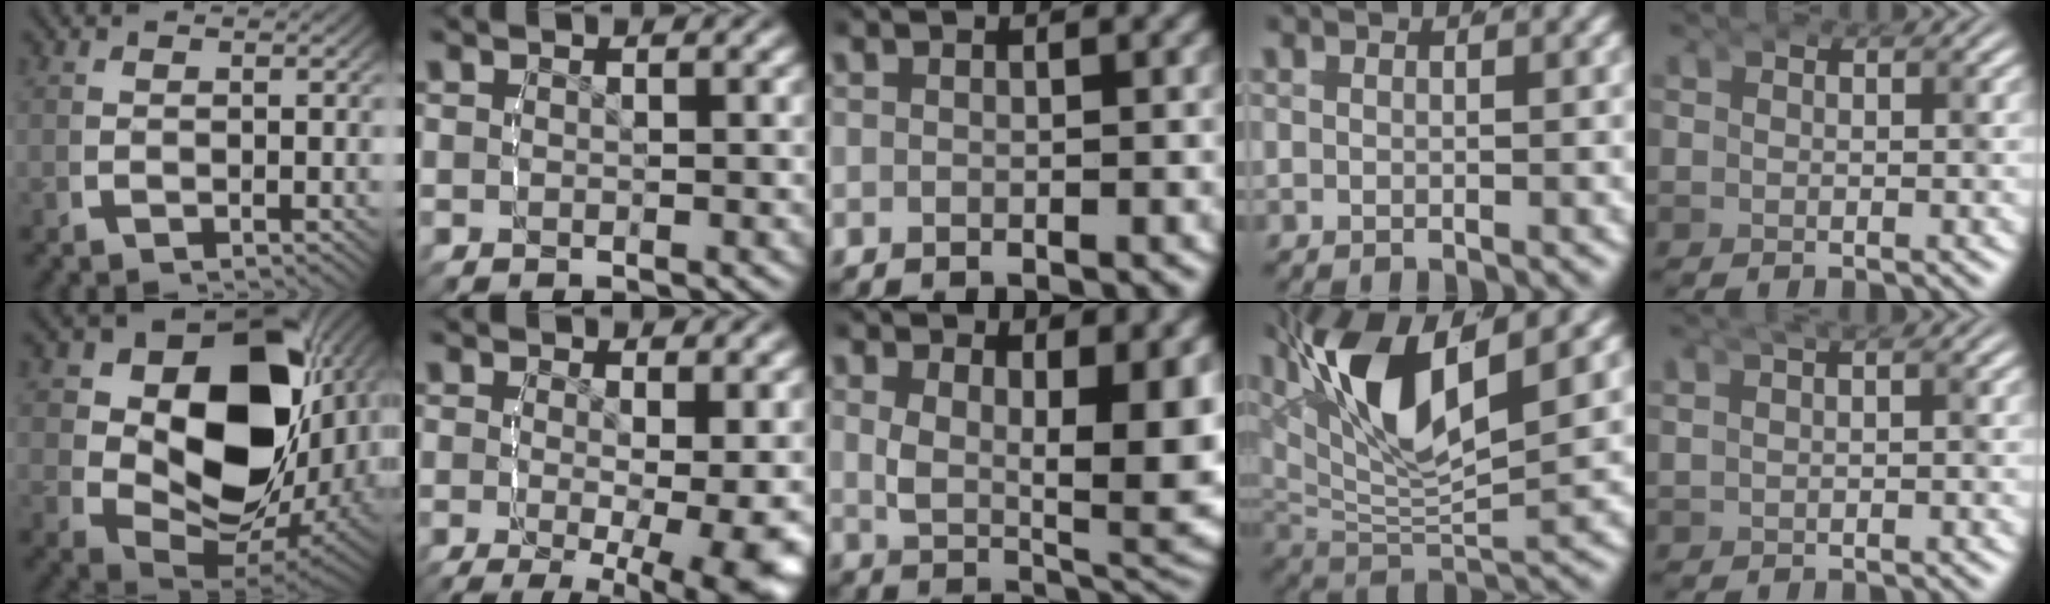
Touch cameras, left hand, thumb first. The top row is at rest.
{"thumb": {"total": 22.3, "force": [2.0, 14.3, 17.0], "torque": [-0.293, -0.072, 0.060]}, "index": {"total": 9.2, "force": [-5.2, 2.9, 7.0], "torque": [-0.100, -0.053, -0.054]}, "middle": {"total": 8.1, "force": [1.8, 3.4, 7.1], "torque": [-0.096, -0.017, 0.037]}, "ring": {"total": 10.9, "force": [3.2, 5.3, 9.0], "torque": [-0.181, -0.001, 0.051]}, "little": {"total": 2.6, "force": [0.8, 1.9, 1.7], "torque": [-0.024, 0.010, 0.008]}}